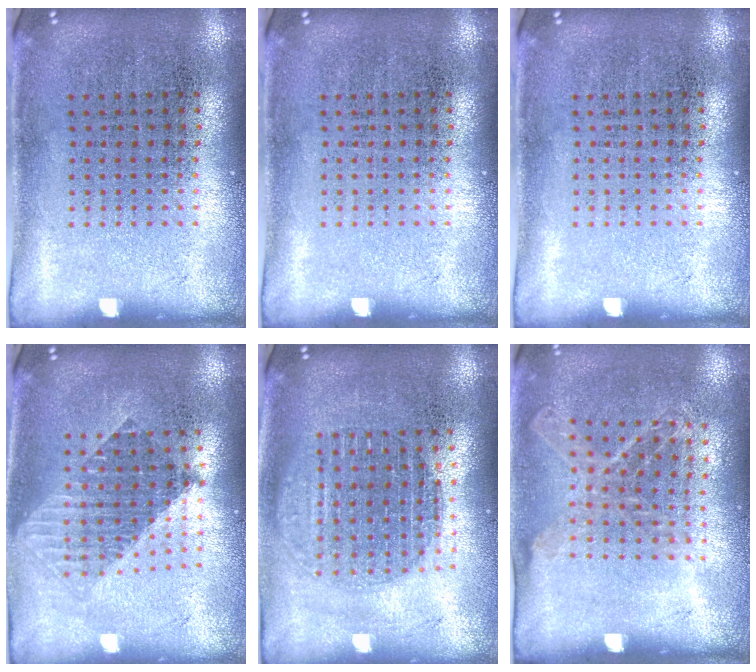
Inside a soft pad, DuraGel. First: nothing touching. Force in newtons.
{"total": 0.0}
{"total": 0.0}
{"total": 1.7, "press": 1.4, "slide": 1.0}
{"total": 1.7, "press": 1.5, "slide": 0.9}
{"total": 1.1, "press": 1.0, "slide": 0.3}